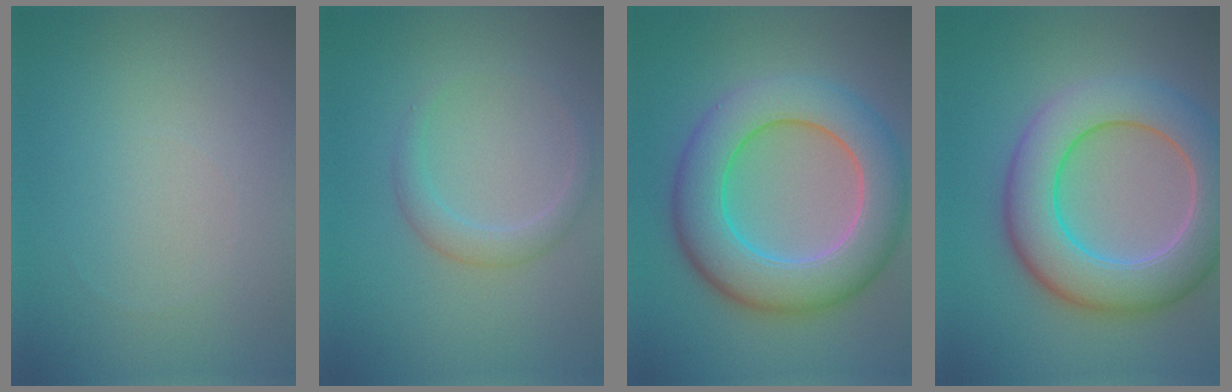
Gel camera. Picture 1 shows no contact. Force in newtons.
{"total": 1.9, "press": 1.9, "slide": 0.1}
{"total": 9.8, "press": 9.8, "slide": 0.4}
{"total": 9.4, "press": 9.4, "slide": 0.5}